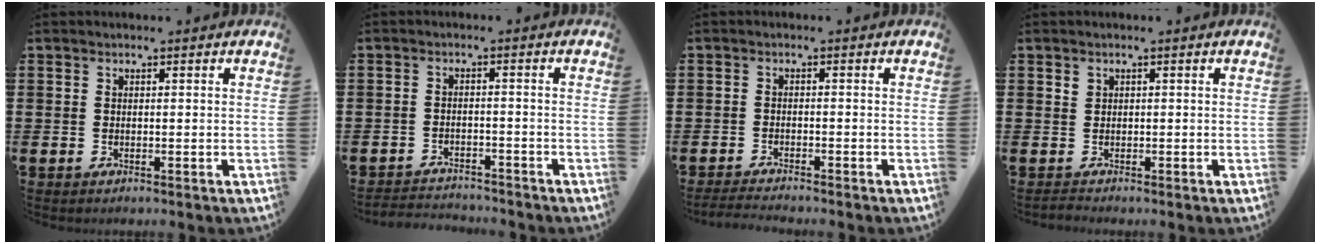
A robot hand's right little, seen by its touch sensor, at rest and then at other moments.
{"total": 2.3, "force": [-2.3, 0.2, -0.3], "torque": [-0.005, 0.003, -0.051]}
{"total": 1.4, "force": [-1.4, -0.1, 0.3], "torque": [-0.007, 0.003, -0.027]}
{"total": 0.9, "force": [0.3, 0.9, 0.1], "torque": [0.010, -0.002, 0.002]}